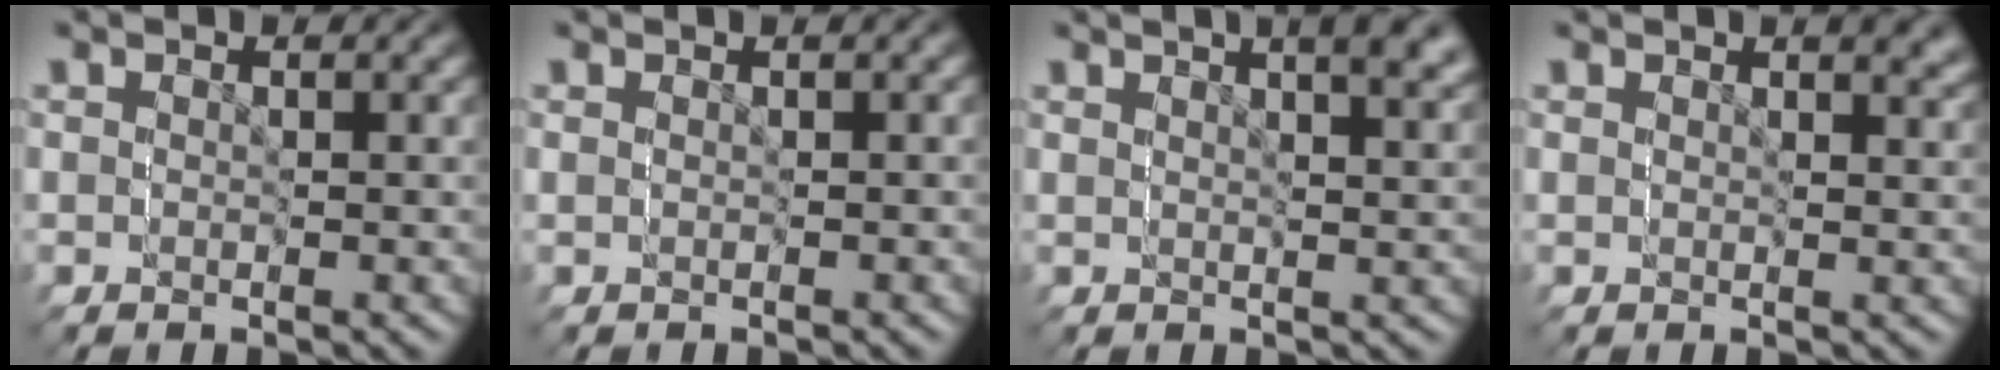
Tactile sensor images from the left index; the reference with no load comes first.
{"total": 0.6, "force": [-0.4, -0.5, 0.1], "torque": [-0.007, 0.003, -0.004]}
{"total": 2.1, "force": [1.4, -0.9, 1.2], "torque": [-0.007, 0.023, 0.018]}
{"total": 1.4, "force": [1.1, -0.7, -0.3], "torque": [0.014, 0.014, 0.010]}